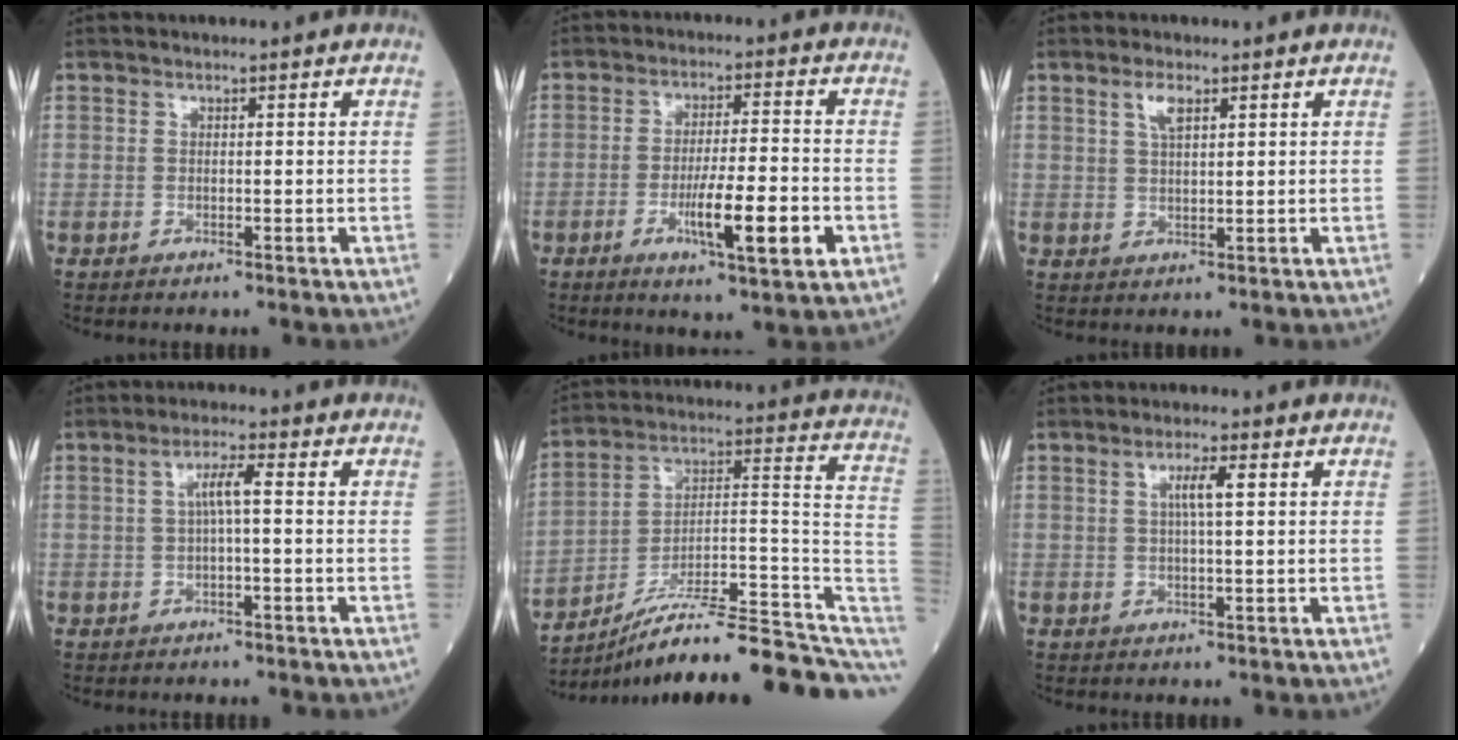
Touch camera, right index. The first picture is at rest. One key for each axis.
{"total": 10.0, "fx": -3.3, "fy": 0.8, "fz": 9.4, "tx": -0.156, "ty": -0.011, "tz": -0.054}
{"total": 3.0, "fx": 1.6, "fy": 0.8, "fz": 2.4, "tx": -0.051, "ty": 0.002, "tz": 0.033}
{"total": 3.3, "fx": 0.3, "fy": 0.2, "fz": 3.3, "tx": -0.063, "ty": 0.009, "tz": 0.006}
{"total": 21.0, "fx": -16.5, "fy": 2.4, "fz": 12.7, "tx": -0.120, "ty": 0.048, "tz": -0.253}
{"total": 3.2, "fx": 0.9, "fy": 0.1, "fz": 3.1, "tx": -0.058, "ty": 0.003, "tz": 0.015}